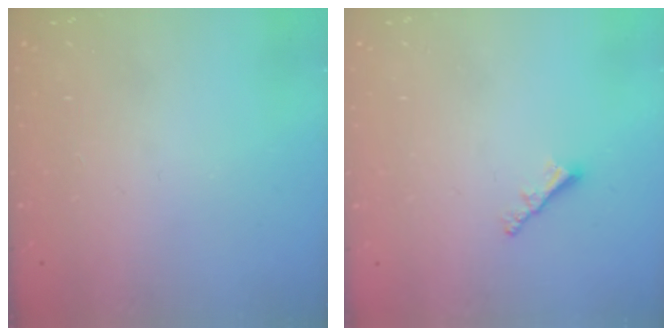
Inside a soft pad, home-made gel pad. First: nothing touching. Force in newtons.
{"total": 1.9, "press": 1.9, "slide": 0.5}